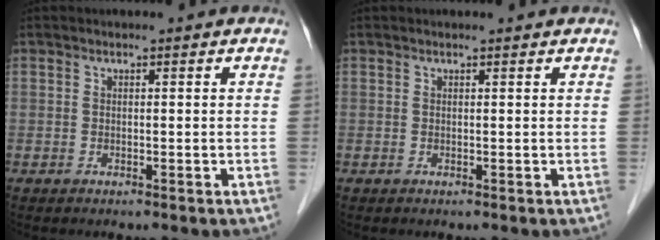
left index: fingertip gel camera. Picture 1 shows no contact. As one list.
[{"total": 0.8, "force": [0.8, 0.0, 0.1], "torque": [-0.008, 0.003, 0.009]}]